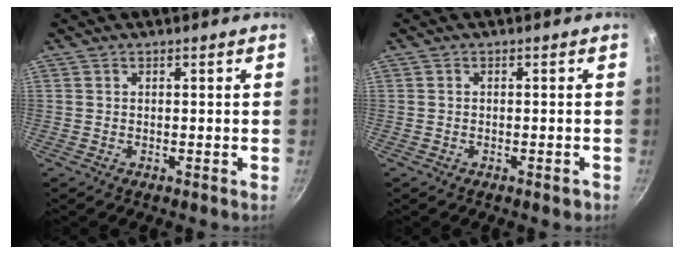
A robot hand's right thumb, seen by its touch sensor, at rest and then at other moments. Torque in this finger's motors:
{"motor_torque": [-0.18, 0.35, -0.29, 0.30, 0.01]}